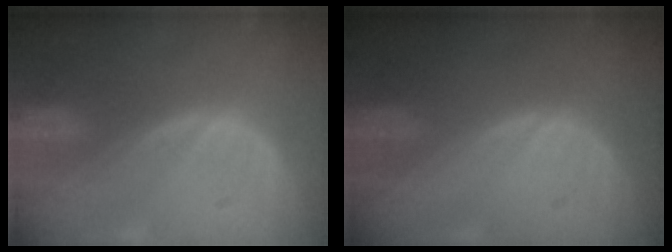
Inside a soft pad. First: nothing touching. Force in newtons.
{"total": 0.0}